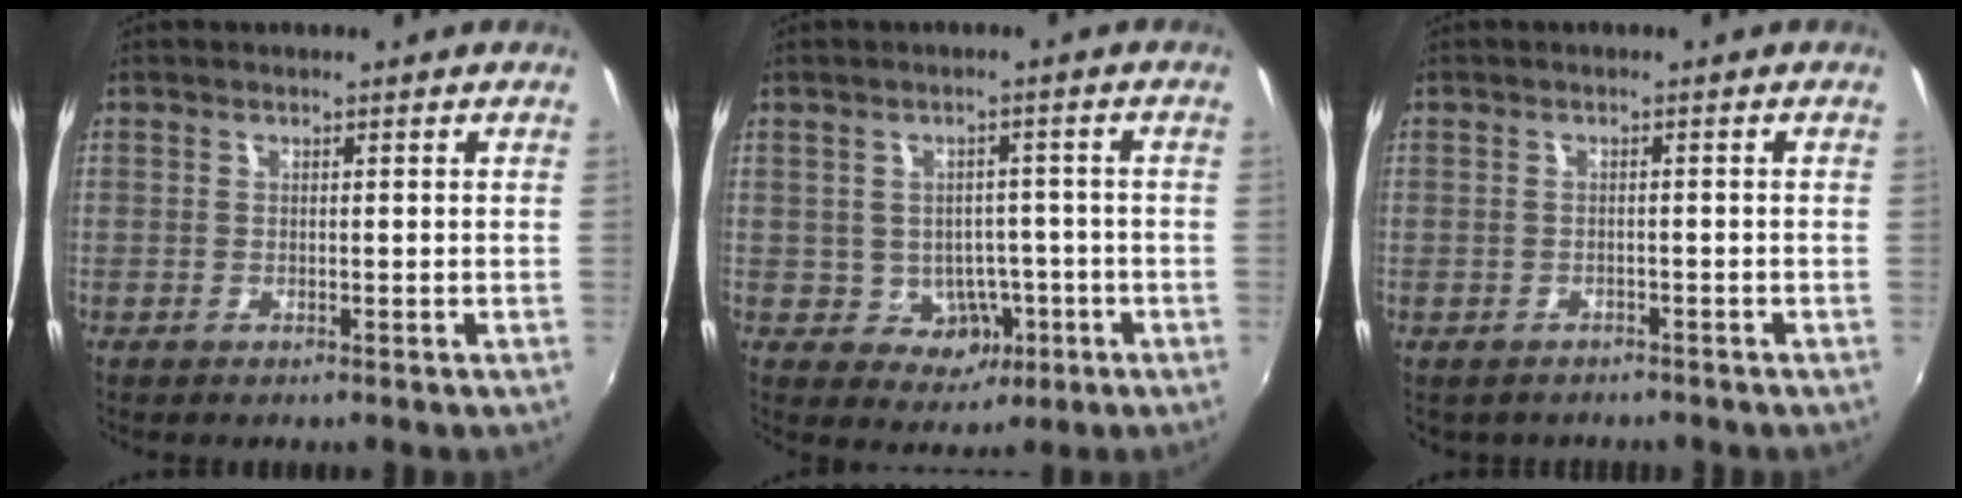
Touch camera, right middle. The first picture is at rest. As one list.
[{"total": 4.9, "force": [-1.3, 4.5, 1.5], "torque": [-0.036, 0.010, 0.002]}, {"total": 1.8, "force": [-1.5, 0.8, 0.4], "torque": [-0.013, -0.011, -0.019]}]